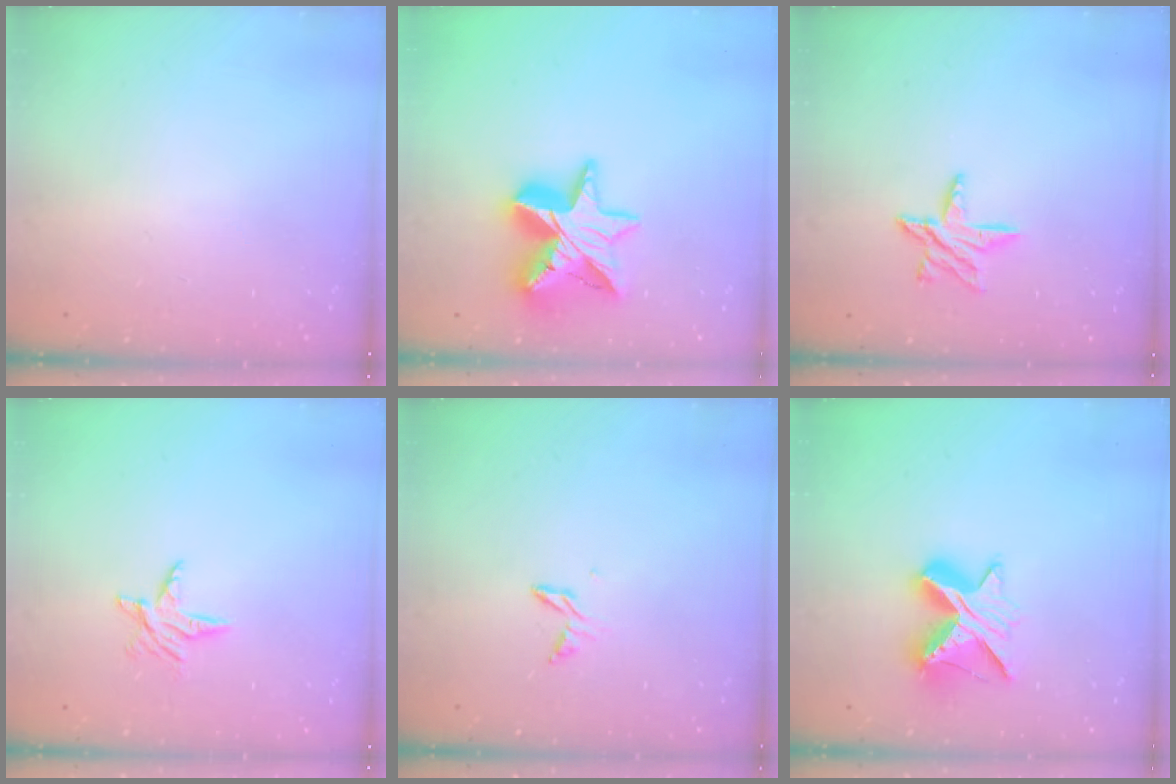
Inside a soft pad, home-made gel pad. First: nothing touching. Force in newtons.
{"total": 15.1, "press": 15.1, "slide": 1.1}
{"total": 8.1, "press": 8.1, "slide": 0.3}
{"total": 5.8, "press": 5.7, "slide": 0.6}
{"total": 5.3, "press": 5.2, "slide": 0.6}
{"total": 12.0, "press": 11.9, "slide": 1.4}